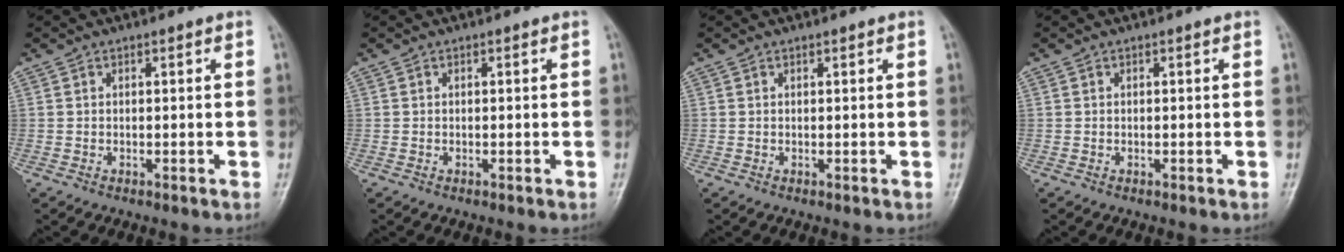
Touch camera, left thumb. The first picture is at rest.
{"total": 0.0}
{"total": 0.0}
{"total": 0.0}